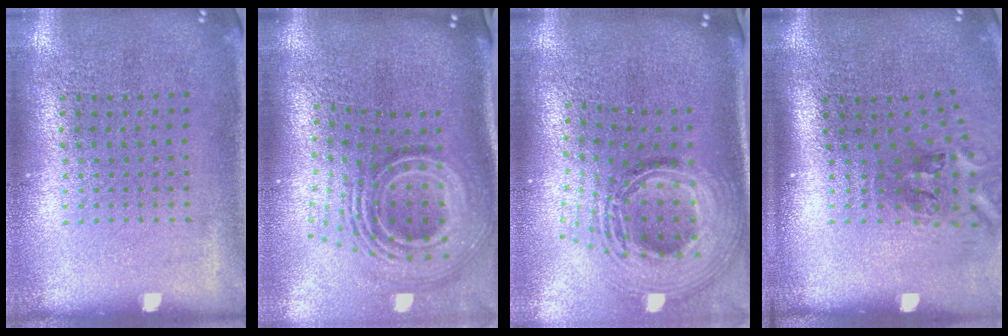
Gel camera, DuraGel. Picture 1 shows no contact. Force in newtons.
{"total": 3.0, "press": 1.8, "slide": 2.4}
{"total": 2.8, "press": 1.9, "slide": 2.1}
{"total": 2.2, "press": 1.3, "slide": 1.8}